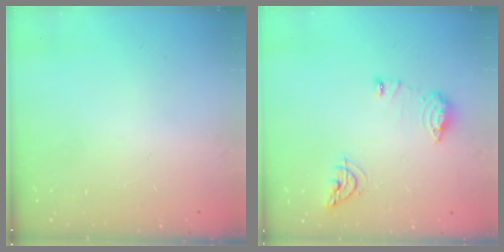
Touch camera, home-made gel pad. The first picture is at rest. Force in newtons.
{"total": 9.5, "press": 9.5, "slide": 0.9}